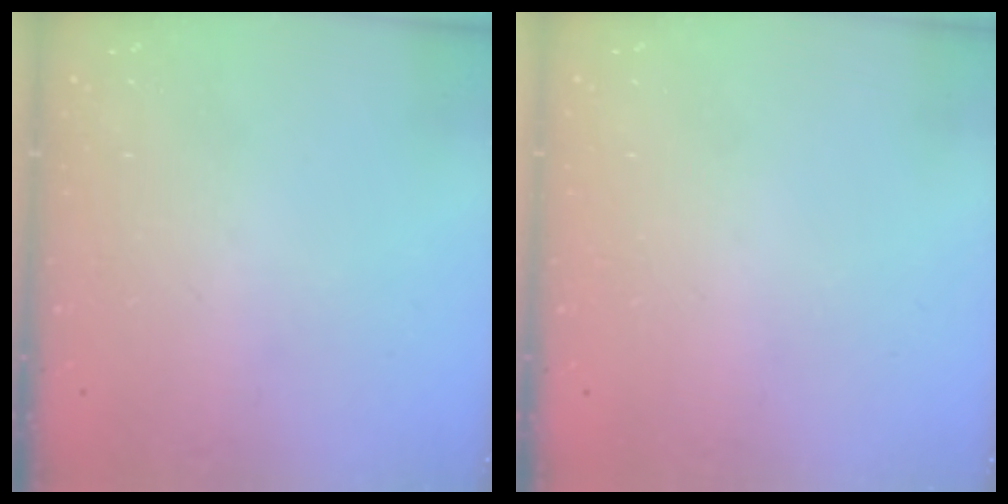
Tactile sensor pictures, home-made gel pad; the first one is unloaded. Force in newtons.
{"total": 1.9, "press": 1.9, "slide": 0.1}